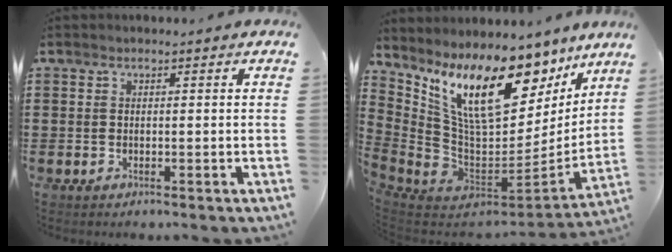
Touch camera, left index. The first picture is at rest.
{"total": 15.1, "force": [9.6, 6.1, 10.0], "torque": [-0.207, -0.065, 0.170]}